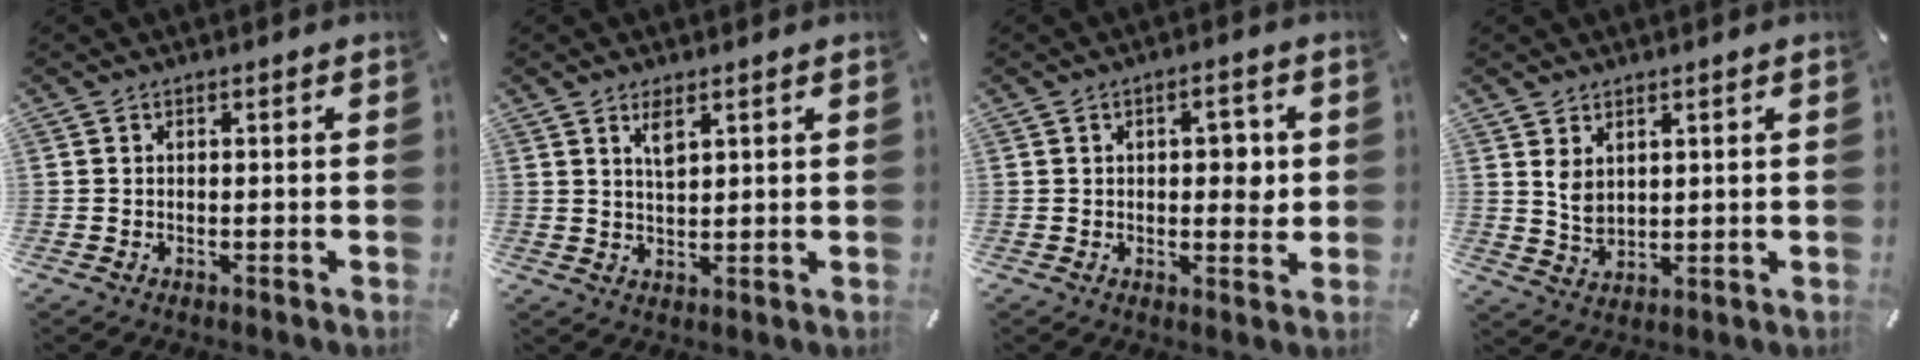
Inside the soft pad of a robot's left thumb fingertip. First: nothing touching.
{"total": 7.6, "force": [5.5, 3.2, 4.2], "torque": [-0.080, -0.025, 0.099]}
{"total": 6.3, "force": [0.8, 3.4, 5.2], "torque": [-0.059, -0.003, 0.003]}
{"total": 4.3, "force": [2.1, 2.9, 2.4], "torque": [-0.065, -0.008, 0.036]}